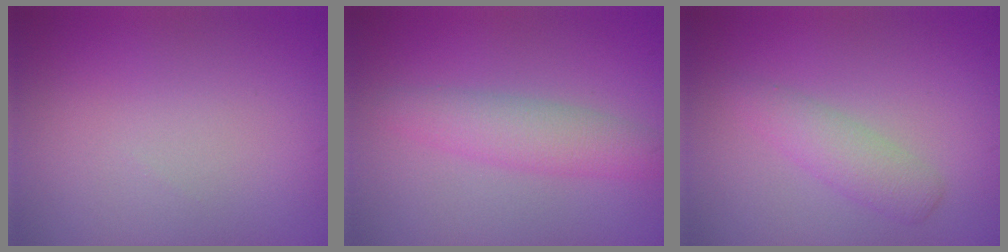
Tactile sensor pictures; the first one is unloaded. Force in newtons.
{"total": 3.3, "press": 3.3, "slide": 0.1}
{"total": 2.4, "press": 2.4, "slide": 0.1}